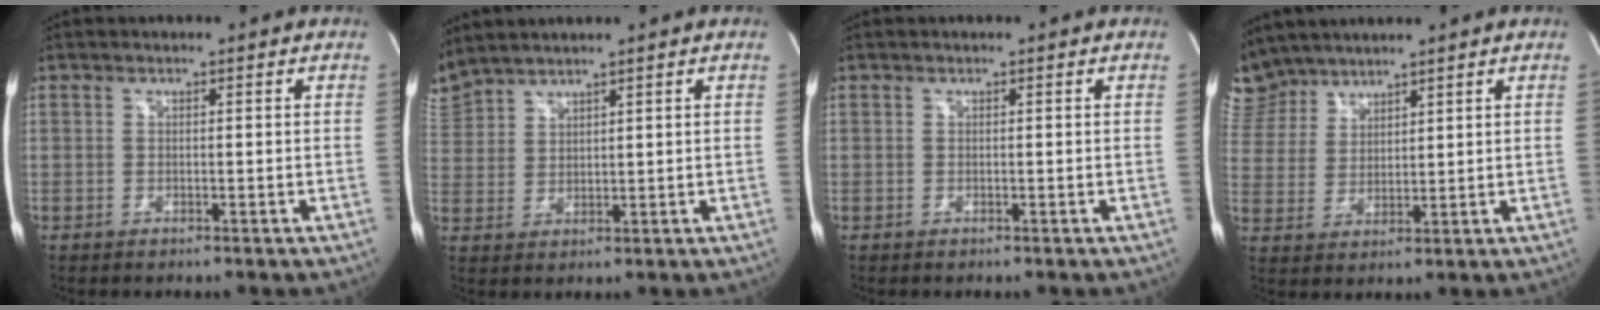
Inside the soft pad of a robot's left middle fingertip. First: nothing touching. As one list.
[{"total": 6.2, "force": [6.0, 0.7, 1.5], "torque": [-0.049, 0.020, 0.129]}, {"total": 0.0}, {"total": 7.9, "force": [7.3, 2.9, 0.2], "torque": [-0.012, 0.013, 0.160]}]